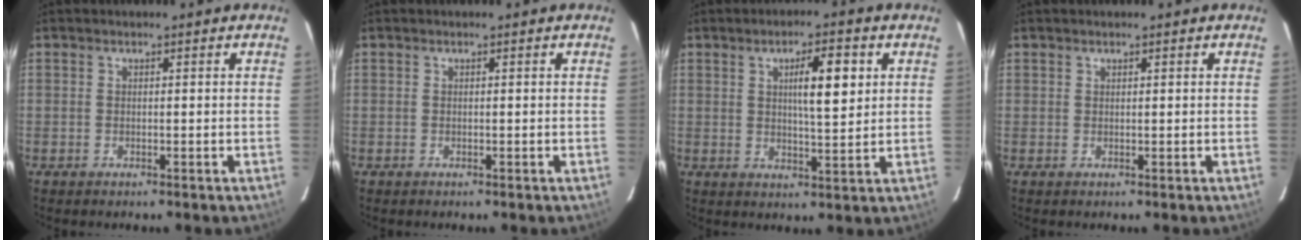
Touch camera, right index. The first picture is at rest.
{"total": 0.0}
{"total": 7.6, "force": [2.4, 1.8, 6.9], "torque": [-0.111, 0.005, 0.041]}
{"total": 0.7, "force": [0.3, 0.6, 0.0], "torque": [0.003, 0.003, 0.005]}